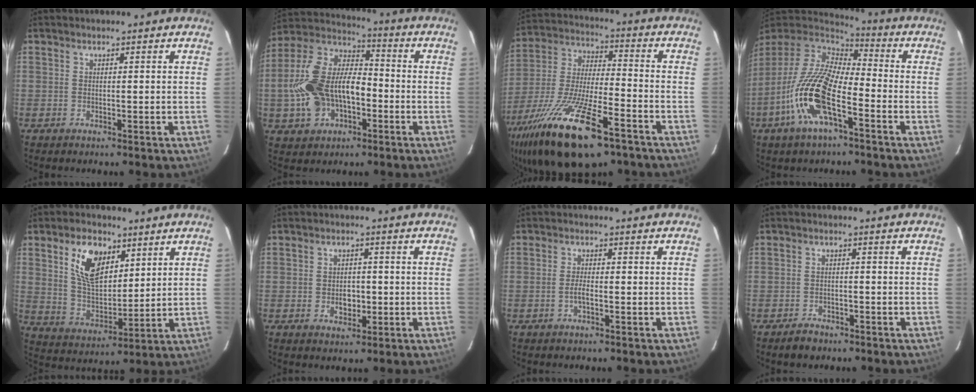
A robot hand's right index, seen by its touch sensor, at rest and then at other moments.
{"total": 18.2, "force": [-3.9, 11.2, 13.8], "torque": [-0.302, 0.019, -0.065]}
{"total": 24.3, "force": [-14.8, 7.3, 17.8], "torque": [-0.356, -0.052, -0.264]}
{"total": 17.3, "force": [-7.2, 6.1, 14.6], "torque": [-0.299, -0.019, -0.148]}
{"total": 11.9, "force": [5.7, 6.6, 8.1], "torque": [-0.147, 0.012, 0.116]}
{"total": 3.8, "force": [-0.8, 3.0, 2.2], "torque": [-0.040, 0.004, -0.008]}
{"total": 1.9, "force": [-0.8, 0.5, 1.7], "torque": [-0.038, 0.002, -0.018]}
{"total": 2.9, "force": [-2.3, 1.5, 0.7], "torque": [-0.015, 0.006, -0.036]}